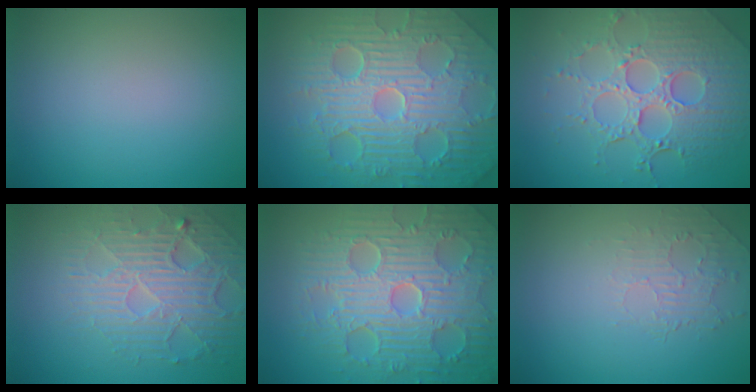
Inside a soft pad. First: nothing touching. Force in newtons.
{"total": 11.4, "press": 7.3, "slide": 8.8}
{"total": 7.1, "press": 5.5, "slide": 4.6}
{"total": 5.6, "press": 4.5, "slide": 3.3}
{"total": 9.3, "press": 6.8, "slide": 6.4}
{"total": 2.0, "press": 0.6, "slide": 1.9}